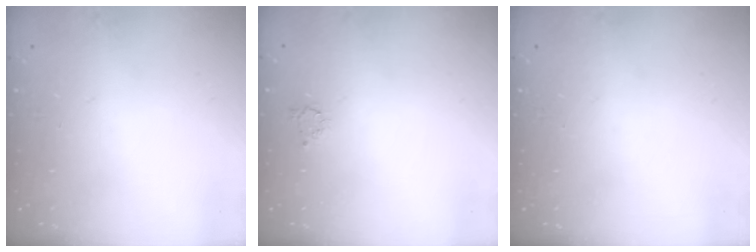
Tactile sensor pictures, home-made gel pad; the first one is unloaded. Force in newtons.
{"total": 2.5, "press": 2.5, "slide": 0.4}
{"total": 0.0}